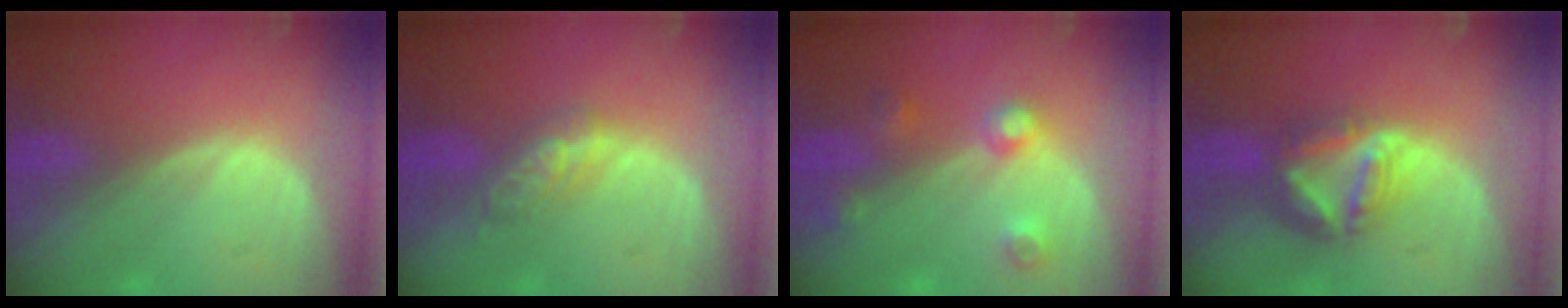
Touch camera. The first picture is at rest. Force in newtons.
{"total": 4.5, "press": 4.5, "slide": 0.5}
{"total": 4.5, "press": 4.0, "slide": 2.1}
{"total": 7.9, "press": 6.7, "slide": 4.2}